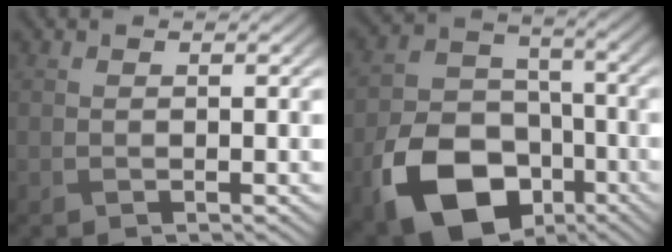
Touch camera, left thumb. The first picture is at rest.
{"total": 14.9, "force": [-7.2, 10.1, 8.3], "torque": [-0.185, -0.046, -0.127]}